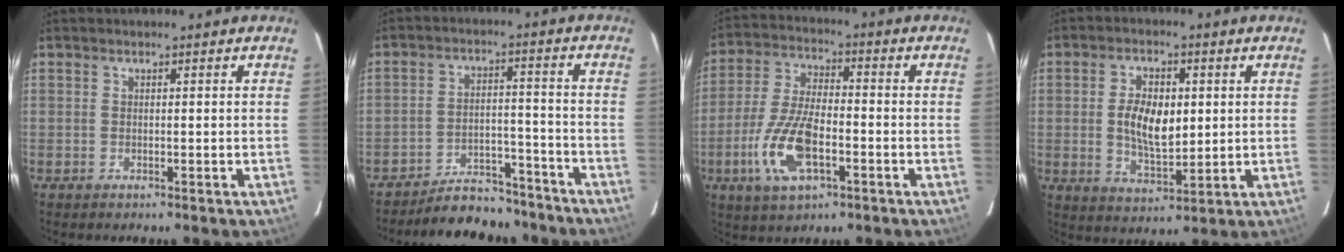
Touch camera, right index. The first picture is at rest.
{"total": 13.2, "force": [-11.5, 4.9, 4.3], "torque": [-0.094, 0.021, -0.151]}
{"total": 13.2, "force": [-4.7, 5.4, 11.1], "torque": [-0.238, -0.006, -0.087]}
{"total": 9.0, "force": [0.8, 4.7, 7.6], "torque": [-0.143, 0.003, 0.021]}